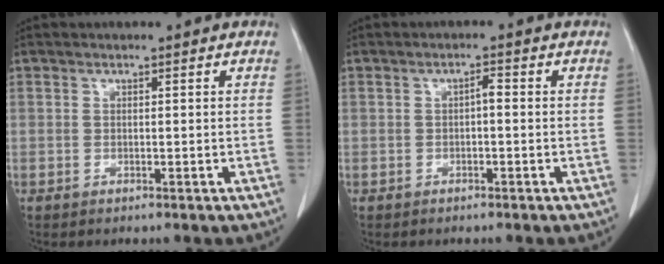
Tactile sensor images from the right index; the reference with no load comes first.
{"total": 1.4, "force": [-0.2, 0.4, 1.3], "torque": [-0.020, 0.004, -0.004]}